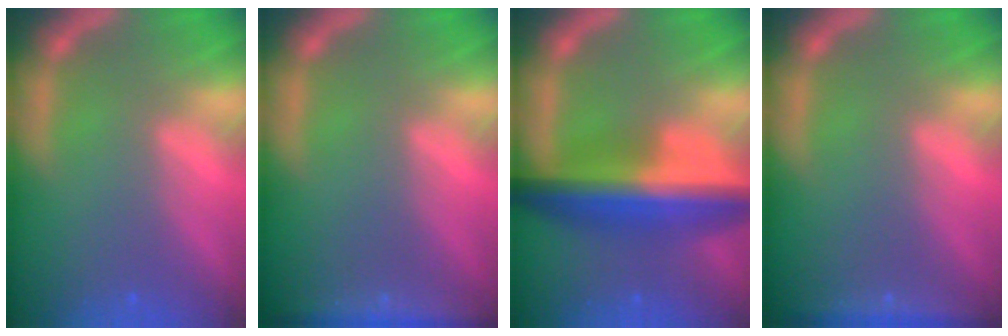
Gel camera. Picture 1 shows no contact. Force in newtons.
{"total": 3.9}
{"total": 9.5}
{"total": 2.9}